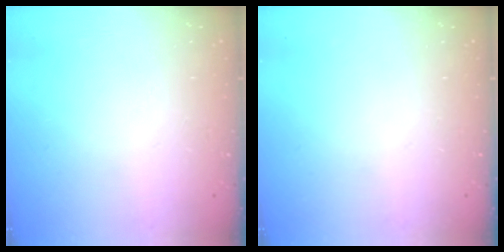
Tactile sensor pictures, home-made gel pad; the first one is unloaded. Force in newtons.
{"total": 0.0}